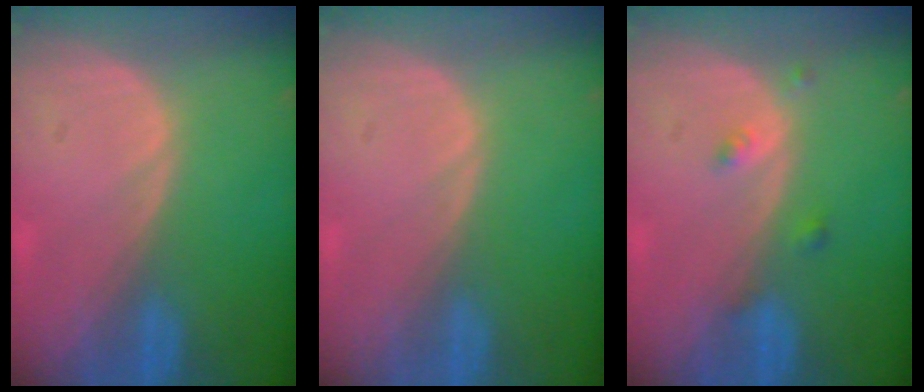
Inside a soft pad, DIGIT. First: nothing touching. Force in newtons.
{"total": 0.0}
{"total": 1.8, "press": 1.8, "slide": 0.1}